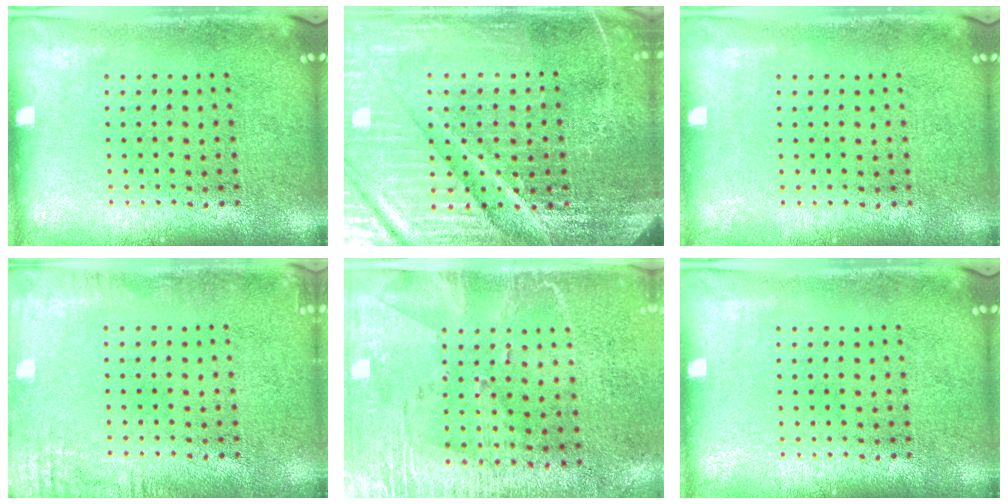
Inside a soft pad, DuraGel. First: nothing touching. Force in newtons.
{"total": 5.9, "press": 5.3, "slide": 2.4}
{"total": 0.0}
{"total": 1.8, "press": 1.8, "slide": 0.1}
{"total": 2.9, "press": 2.5, "slide": 1.4}
{"total": 0.0}